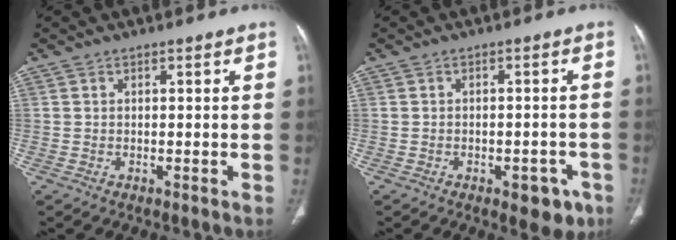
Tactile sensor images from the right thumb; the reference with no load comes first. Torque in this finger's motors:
{"motor_torque": [1.09, 0.32, -0.17, 0.06, 0.15]}